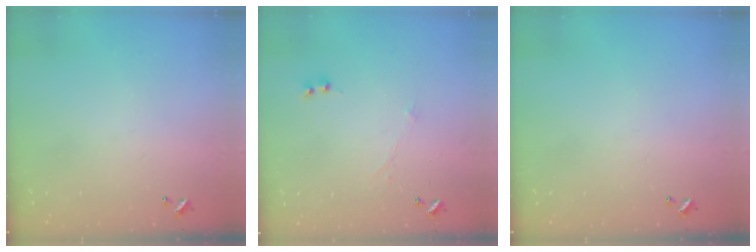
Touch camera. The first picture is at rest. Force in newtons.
{"total": 0.0}
{"total": 0.0}